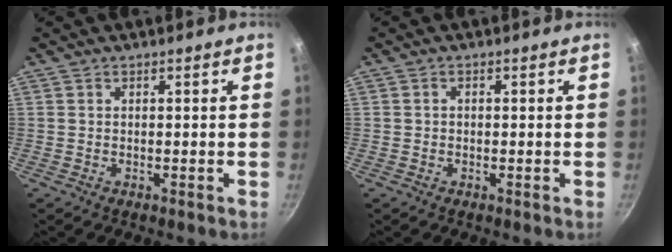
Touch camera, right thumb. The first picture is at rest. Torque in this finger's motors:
{"motor_torque": [0.06, -0.03, -0.16, 0.18, -0.02]}